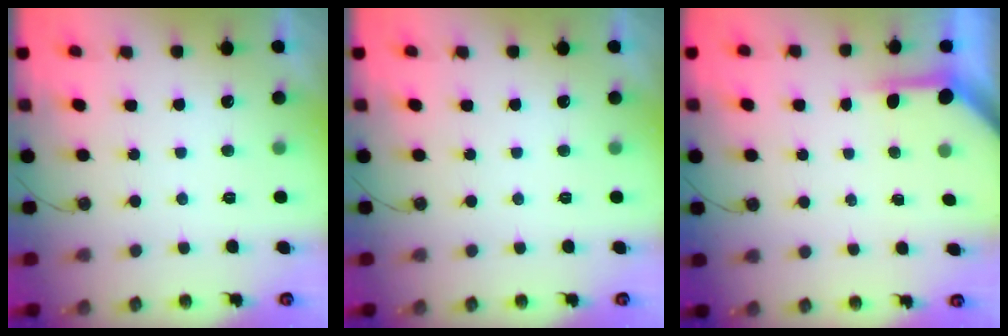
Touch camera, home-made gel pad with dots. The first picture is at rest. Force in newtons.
{"total": 0.0}
{"total": 3.8, "press": 3.8, "slide": 0.4}